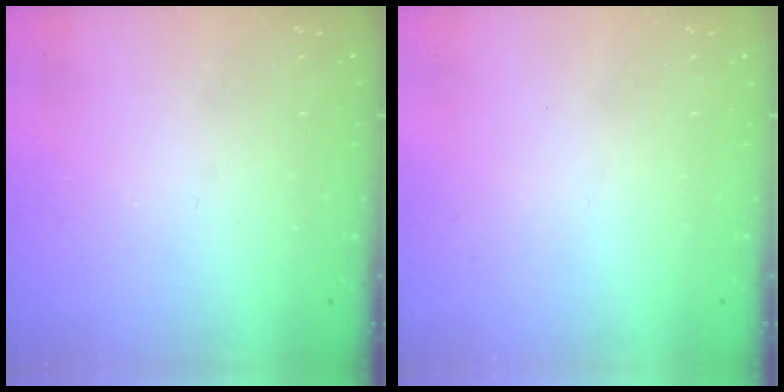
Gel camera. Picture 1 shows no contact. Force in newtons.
{"total": 1.7, "press": 1.7, "slide": 0.1}